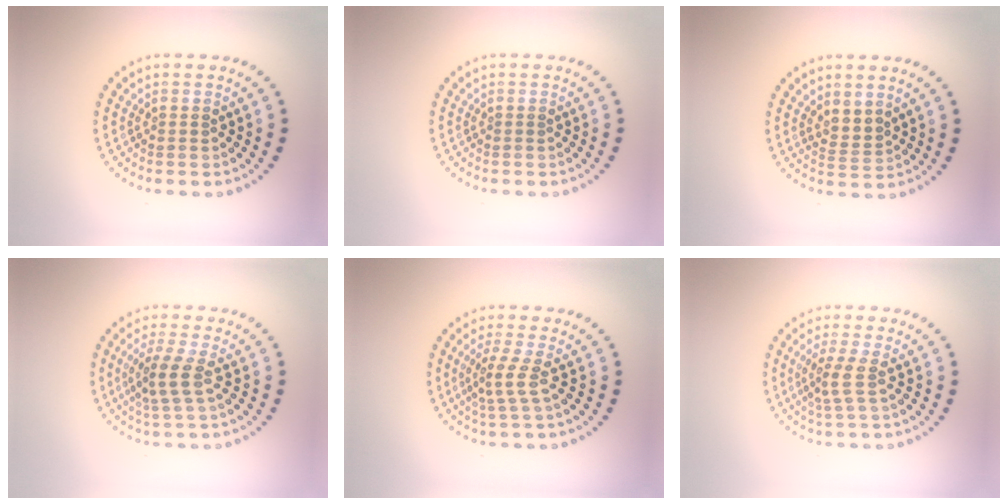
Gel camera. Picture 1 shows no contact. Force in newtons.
{"total": 0.0}
{"total": 1.7, "press": 1.3, "slide": 1.1}
{"total": 2.8, "press": 2.4, "slide": 1.4}
{"total": 2.4, "press": 1.6, "slide": 1.8}
{"total": 2.2, "press": 1.6, "slide": 1.5}